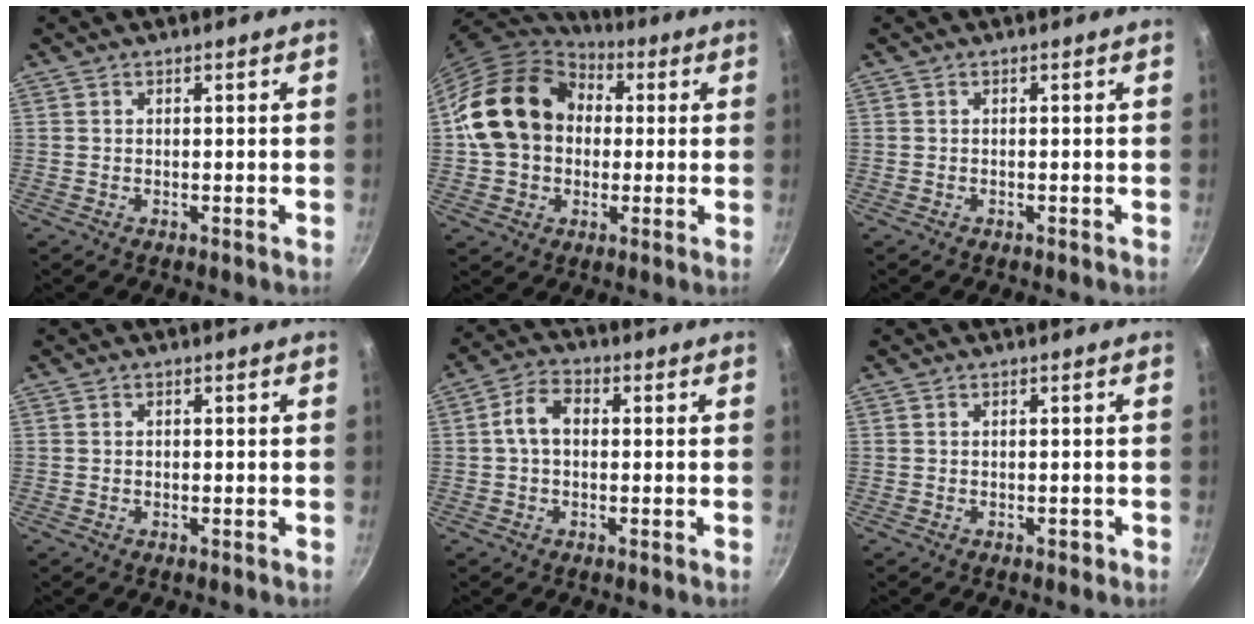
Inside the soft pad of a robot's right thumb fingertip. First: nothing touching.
{"total": 18.8, "force": [2.2, 14.8, 11.3], "torque": [-0.185, 0.038, 0.031]}
{"total": 0.0}
{"total": 0.6, "force": [-0.1, 0.4, 0.3], "torque": [-0.005, 0.003, -0.001]}
{"total": 5.8, "force": [0.2, 3.9, 4.3], "torque": [-0.073, 0.020, -0.004]}
{"total": 0.8, "force": [-0.4, 0.5, 0.4], "torque": [0.000, 0.005, -0.002]}